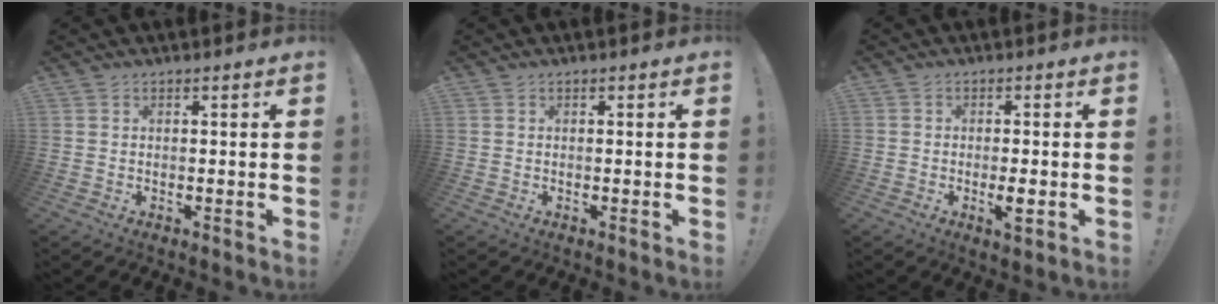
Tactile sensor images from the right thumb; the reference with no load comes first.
{"total": 0.0}
{"total": 4.3, "force": [-1.8, 2.9, 2.6], "torque": [-0.029, 0.011, -0.030]}